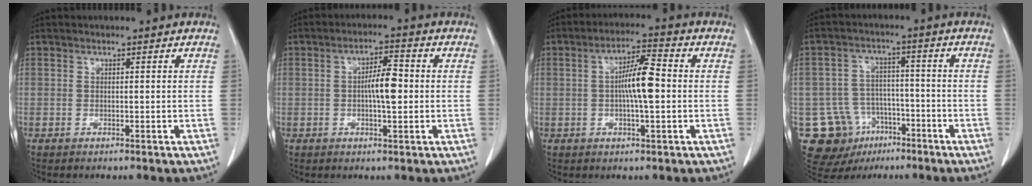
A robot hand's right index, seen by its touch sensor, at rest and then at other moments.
{"total": 5.2, "force": [-0.3, 1.2, 5.0], "torque": [-0.089, 0.009, -0.007]}
{"total": 7.0, "force": [-0.3, 1.0, 6.9], "torque": [-0.128, 0.010, -0.010]}
{"total": 12.6, "force": [-6.3, 10.4, 3.4], "torque": [-0.073, 0.036, -0.086]}